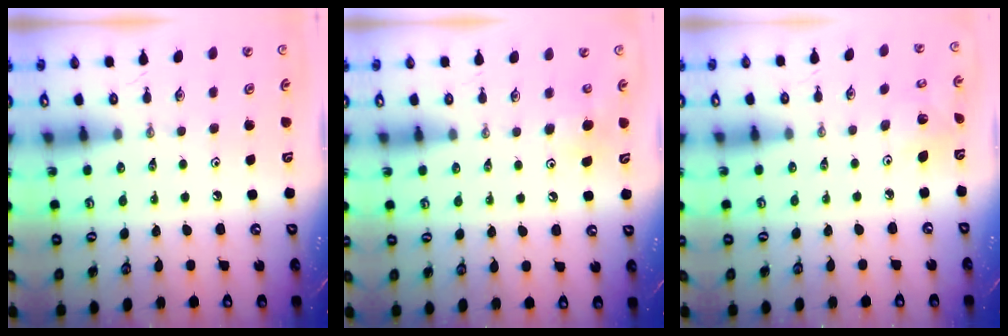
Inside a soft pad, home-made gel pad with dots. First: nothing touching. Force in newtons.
{"total": 5.3, "press": 5.2, "slide": 1.0}
{"total": 2.9, "press": 2.9, "slide": 0.2}